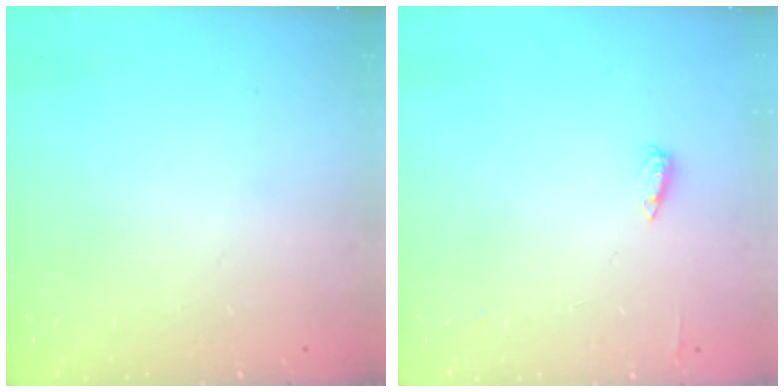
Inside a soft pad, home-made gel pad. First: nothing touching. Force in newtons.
{"total": 4.5, "press": 4.4, "slide": 1.0}